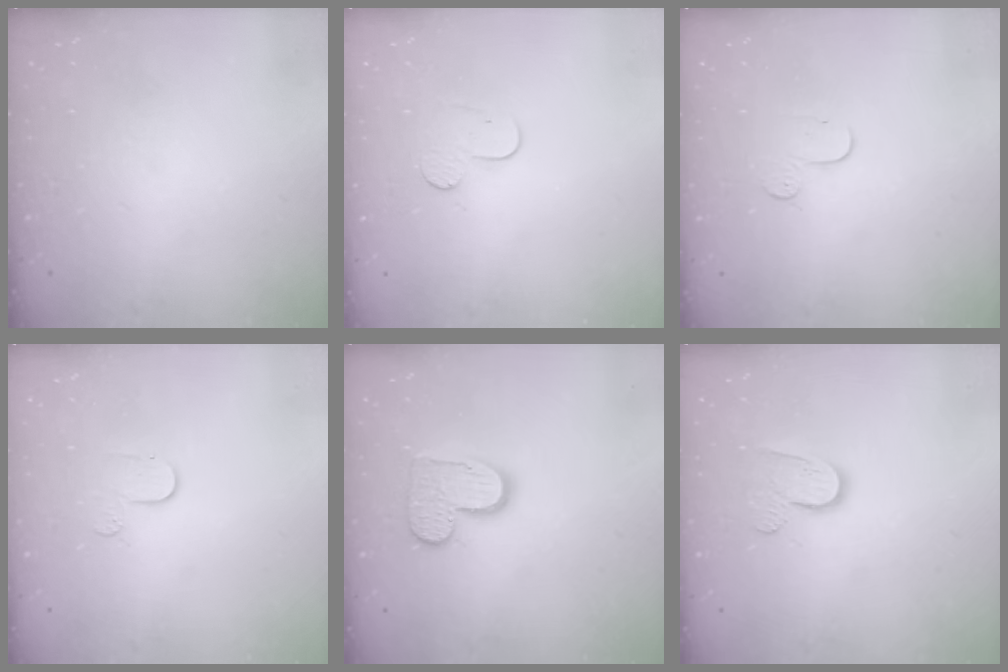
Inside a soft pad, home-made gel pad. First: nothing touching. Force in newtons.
{"total": 4.9, "press": 4.8, "slide": 0.5}
{"total": 3.9, "press": 3.9, "slide": 0.4}
{"total": 4.3, "press": 4.2, "slide": 0.5}
{"total": 9.9, "press": 9.9, "slide": 0.3}
{"total": 6.9, "press": 6.9, "slide": 0.2}